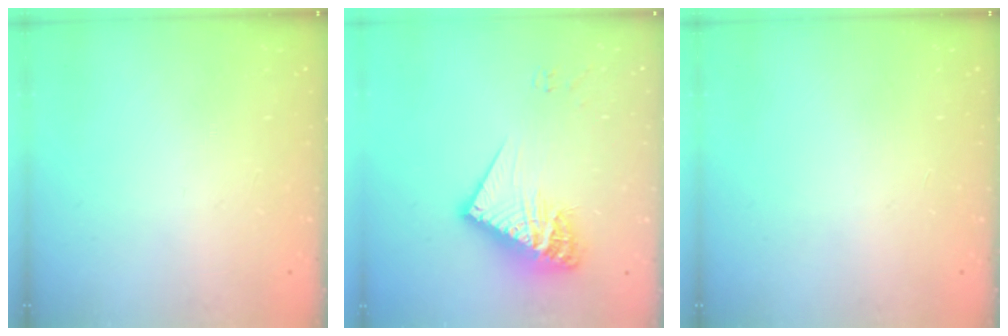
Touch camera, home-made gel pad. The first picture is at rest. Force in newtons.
{"total": 17.1, "press": 17.0, "slide": 1.7}
{"total": 0.0}